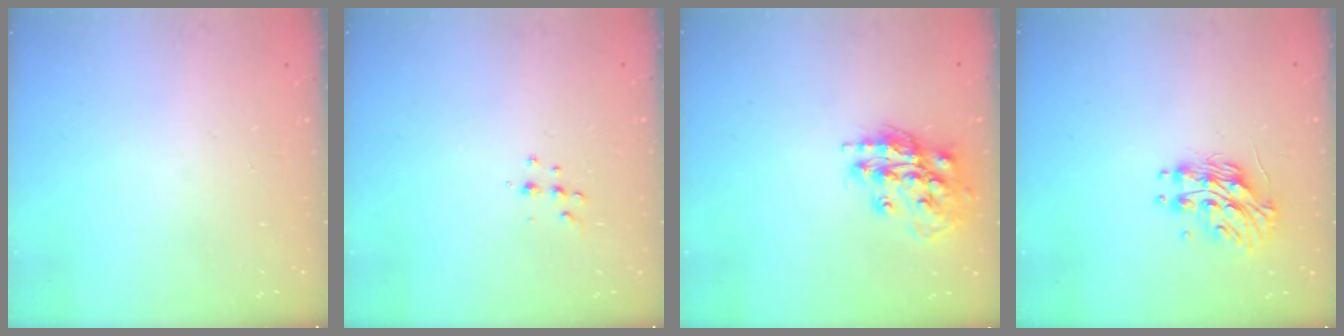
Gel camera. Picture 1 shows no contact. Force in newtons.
{"total": 5.7, "press": 5.6, "slide": 0.8}
{"total": 15.3, "press": 15.2, "slide": 1.8}
{"total": 11.8, "press": 11.7, "slide": 0.4}